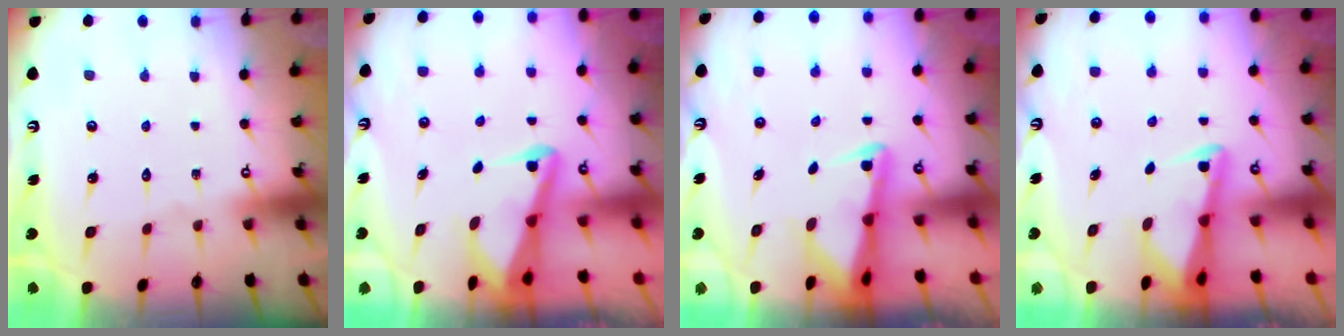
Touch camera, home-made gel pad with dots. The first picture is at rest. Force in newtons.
{"total": 3.5, "press": 3.4, "slide": 0.7}
{"total": 2.6, "press": 2.5, "slide": 0.4}
{"total": 2.3, "press": 2.3, "slide": 0.3}